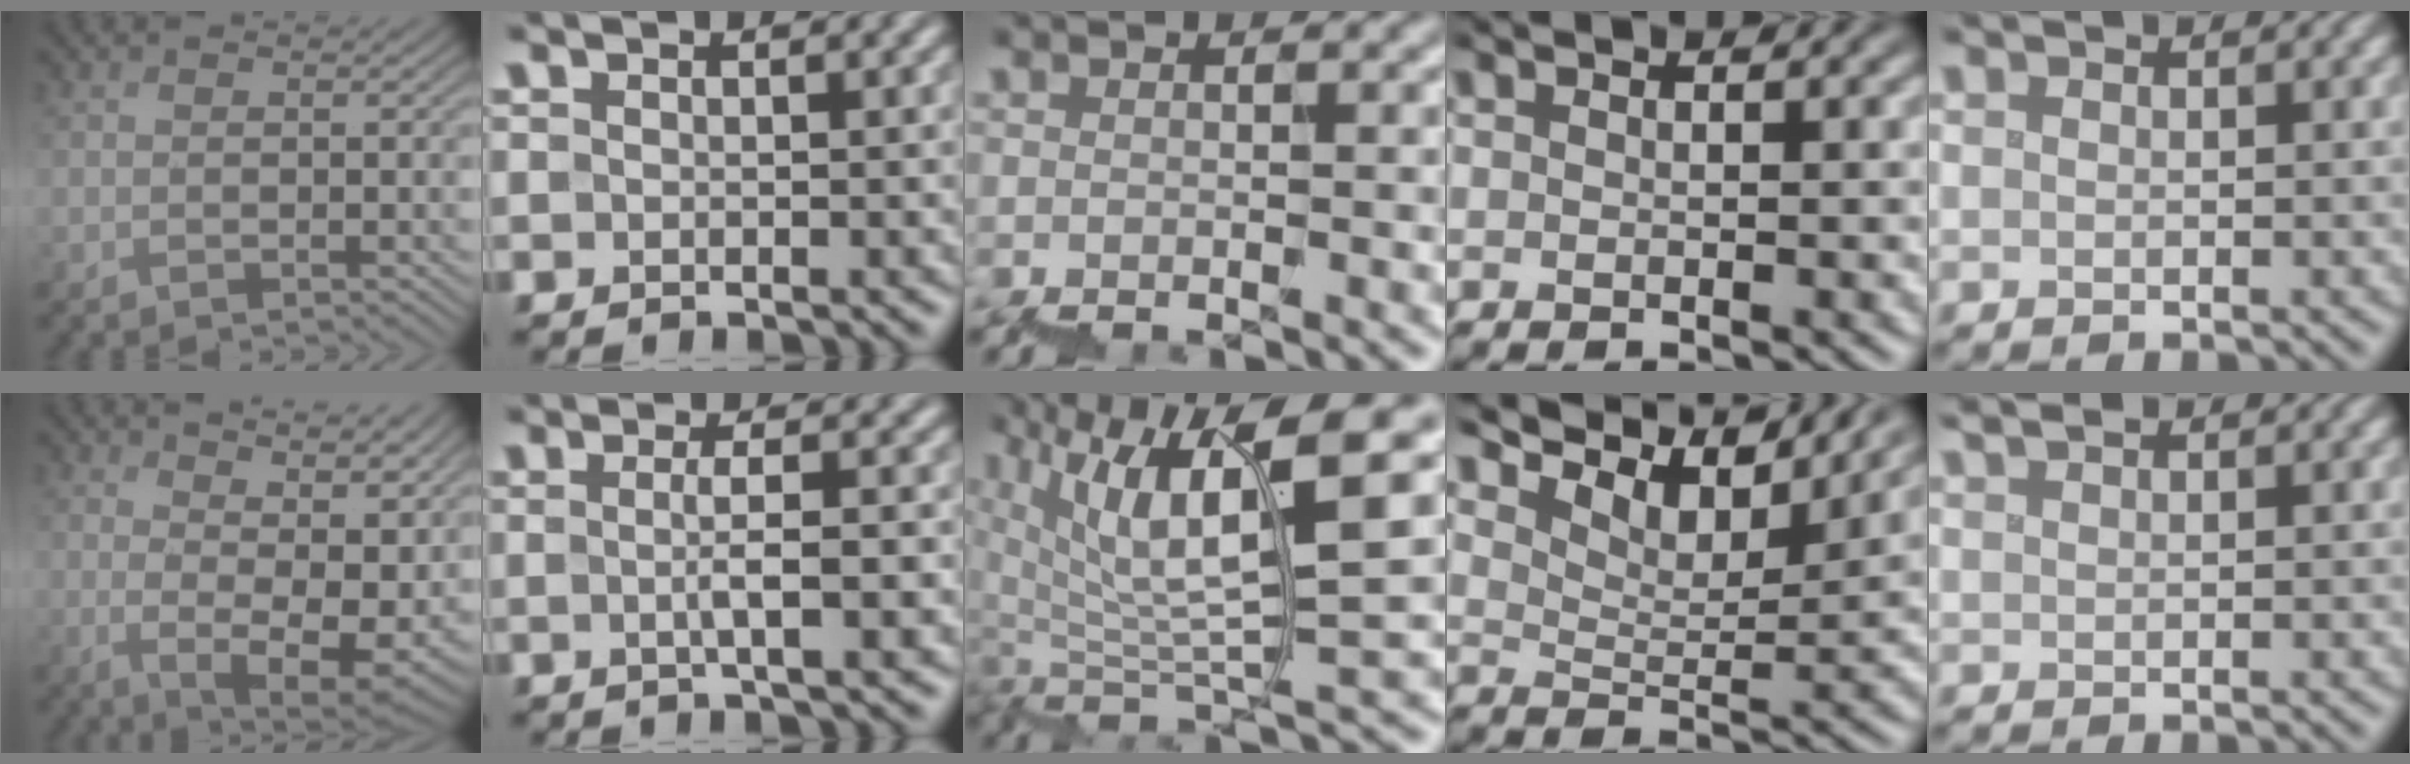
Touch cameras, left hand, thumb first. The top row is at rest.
{"thumb": {"total": 11.6, "force": [4.7, 5.1, 9.3], "torque": [-0.129, -0.008, 0.061]}, "index": {"total": 3.2, "force": [-0.2, 0.6, 3.2], "torque": [-0.048, 0.000, -0.004]}, "middle": {"total": 9.7, "force": [4.3, 2.2, 8.4], "torque": [-0.151, 0.022, 0.077]}, "ring": {"total": 8.5, "force": [7.8, 1.8, 3.0], "torque": [-0.065, 0.006, 0.114]}, "little": {"total": 1.9, "force": [1.5, 0.6, 0.9], "torque": [0.001, 0.008, 0.005]}}